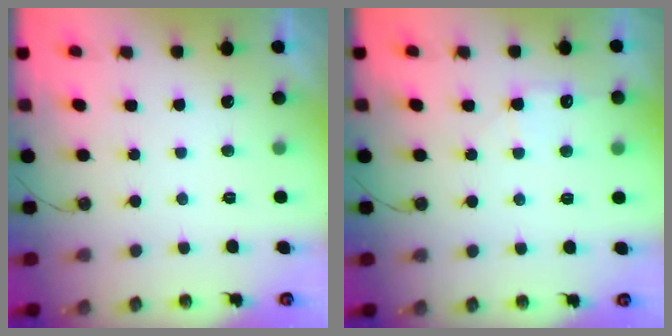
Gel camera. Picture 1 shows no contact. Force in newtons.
{"total": 7.1, "press": 7.1, "slide": 0.7}